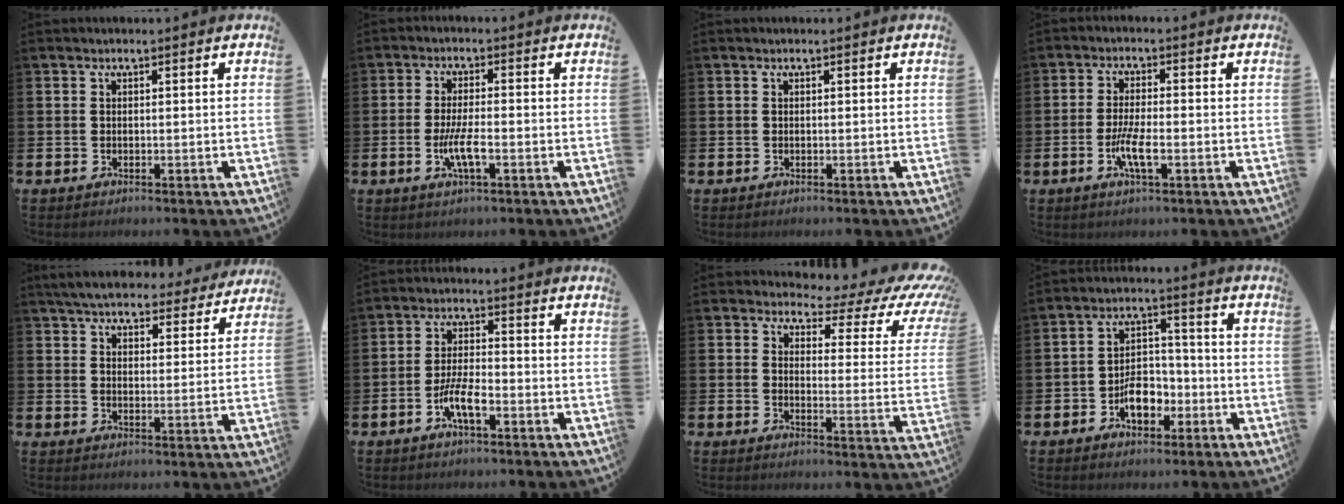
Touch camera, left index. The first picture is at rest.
{"total": 4.4, "force": [-1.3, 1.0, 4.1], "torque": [-0.078, -0.005, -0.027]}
{"total": 0.0}
{"total": 4.3, "force": [-1.3, 1.0, 4.0], "torque": [-0.076, -0.004, -0.028]}
{"total": 6.3, "force": [6.0, 1.3, 1.3], "torque": [-0.045, -0.034, 0.107]}
{"total": 5.0, "force": [-2.2, 1.5, 4.2], "torque": [-0.094, 0.002, -0.044]}
{"total": 3.7, "force": [2.3, 2.3, 1.8], "torque": [-0.030, -0.031, 0.025]}
{"total": 5.8, "force": [-2.6, 3.7, 3.6], "torque": [-0.058, 0.013, -0.048]}